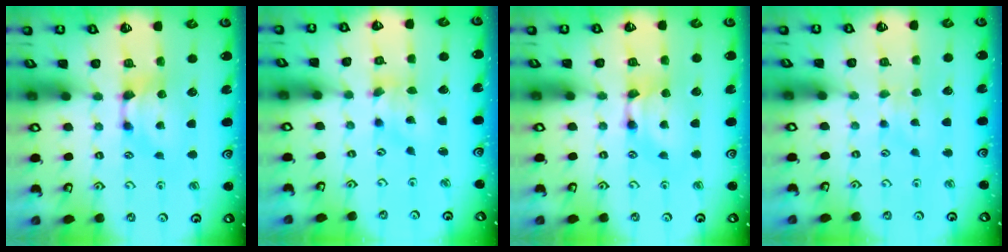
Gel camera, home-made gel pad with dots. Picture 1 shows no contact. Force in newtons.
{"total": 1.2, "press": 0.3, "slide": 1.2}
{"total": 1.8, "press": 1.8, "slide": 0.1}
{"total": 2.6, "press": 2.5, "slide": 0.3}